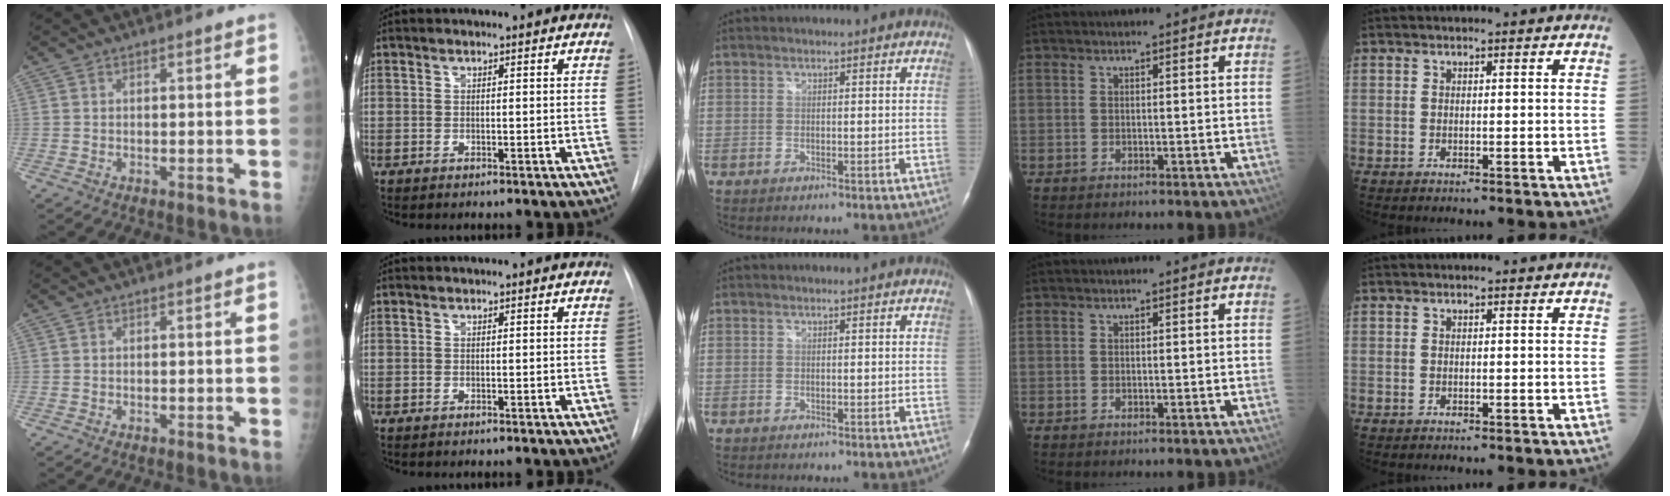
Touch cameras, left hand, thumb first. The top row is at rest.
{}